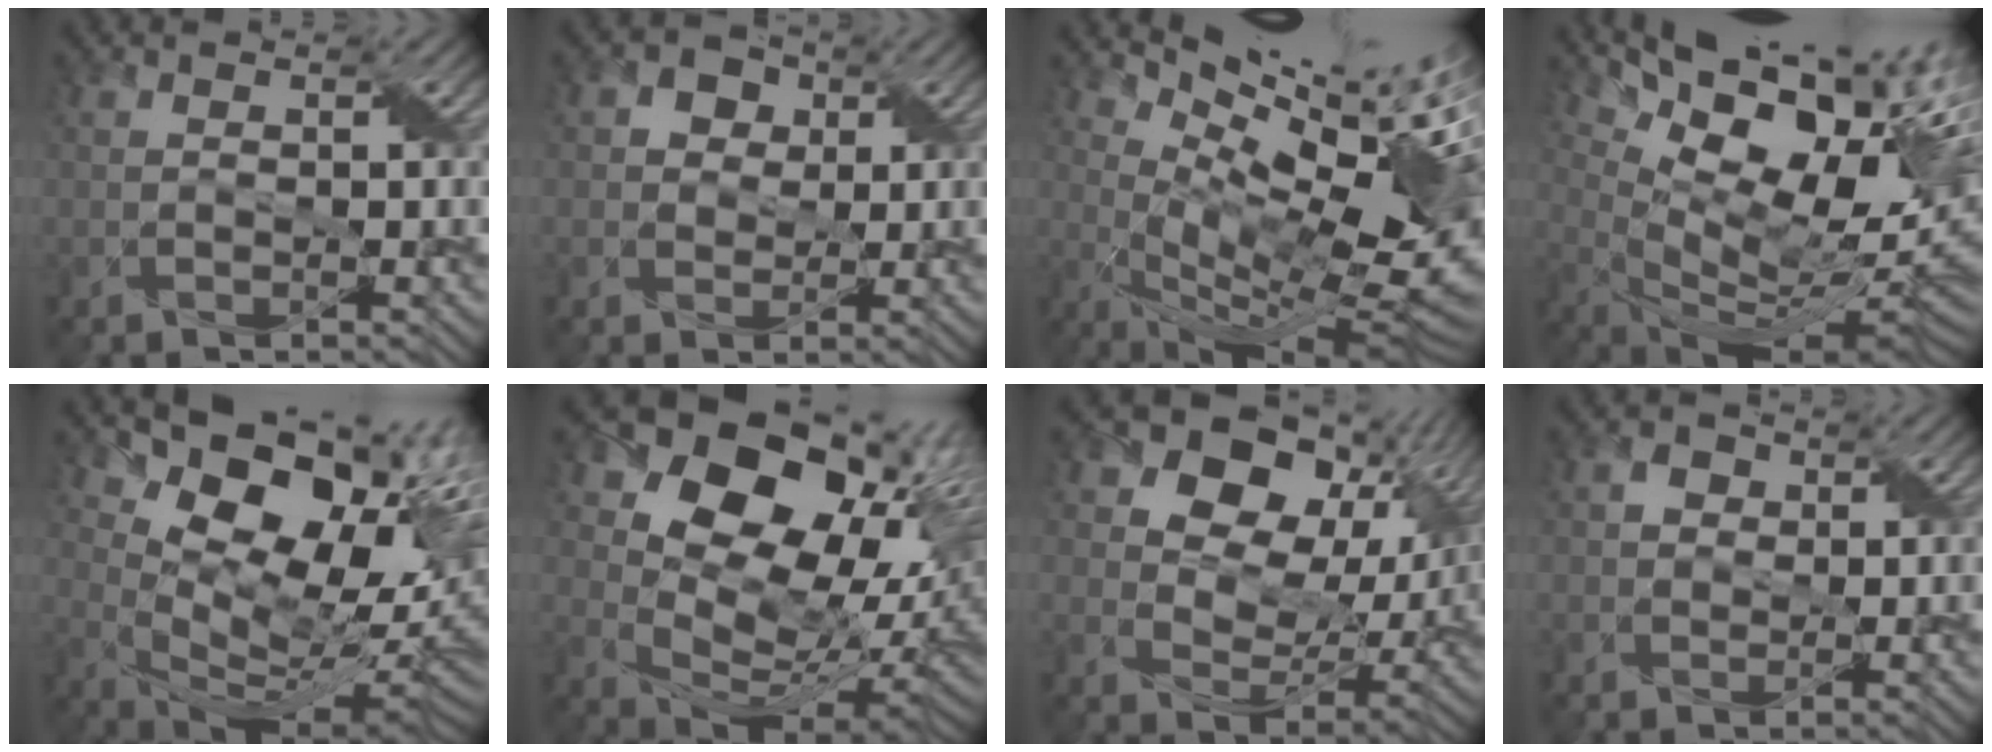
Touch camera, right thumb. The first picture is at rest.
{"total": 3.4, "force": [1.0, 3.0, 1.2], "torque": [-0.022, 0.003, 0.007]}
{"total": 17.1, "force": [7.3, 5.3, 14.6], "torque": [-0.208, 0.005, 0.136]}
{"total": 19.1, "force": [8.3, 8.7, 14.9], "torque": [-0.218, 0.035, 0.152]}
{"total": 17.4, "force": [5.9, 10.3, 12.6], "torque": [-0.173, 0.017, 0.114]}
{"total": 18.0, "force": [6.1, 12.3, 11.6], "torque": [-0.184, 0.004, 0.121]}
{"total": 14.4, "force": [5.9, 9.7, 8.9], "torque": [-0.151, 0.013, 0.092]}
{"total": 2.1, "force": [0.4, 2.0, 0.6], "torque": [-0.014, 0.001, -0.002]}